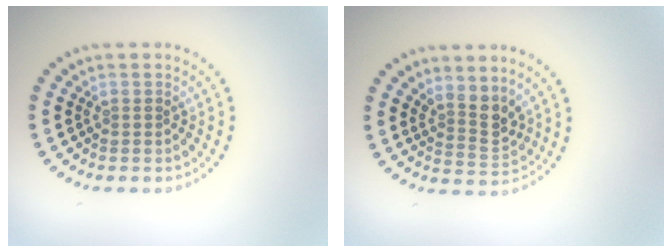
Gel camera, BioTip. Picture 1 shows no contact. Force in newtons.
{"total": 2.7, "press": 2.0, "slide": 1.8}